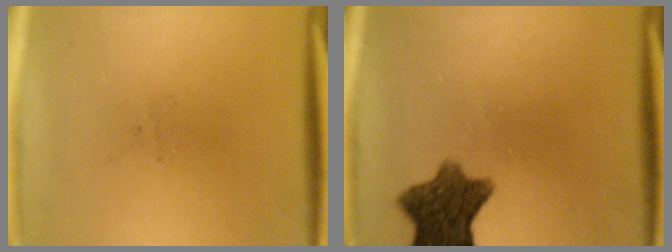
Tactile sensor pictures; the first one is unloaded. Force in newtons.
{"total": 9.0}